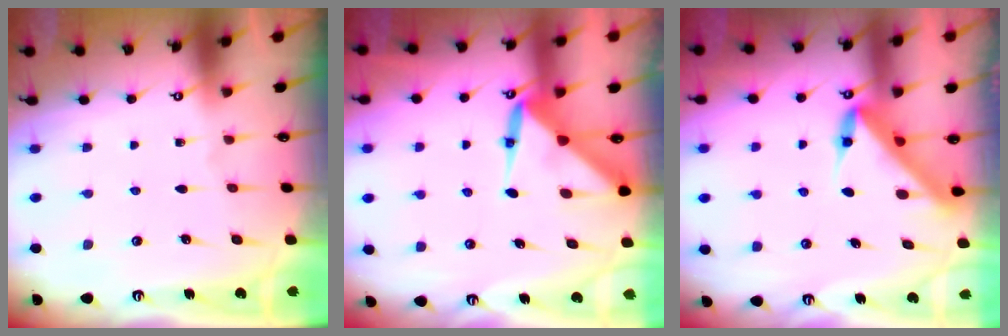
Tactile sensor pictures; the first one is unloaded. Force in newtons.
{"total": 5.9, "press": 5.9, "slide": 0.5}
{"total": 4.6, "press": 4.6, "slide": 0.4}